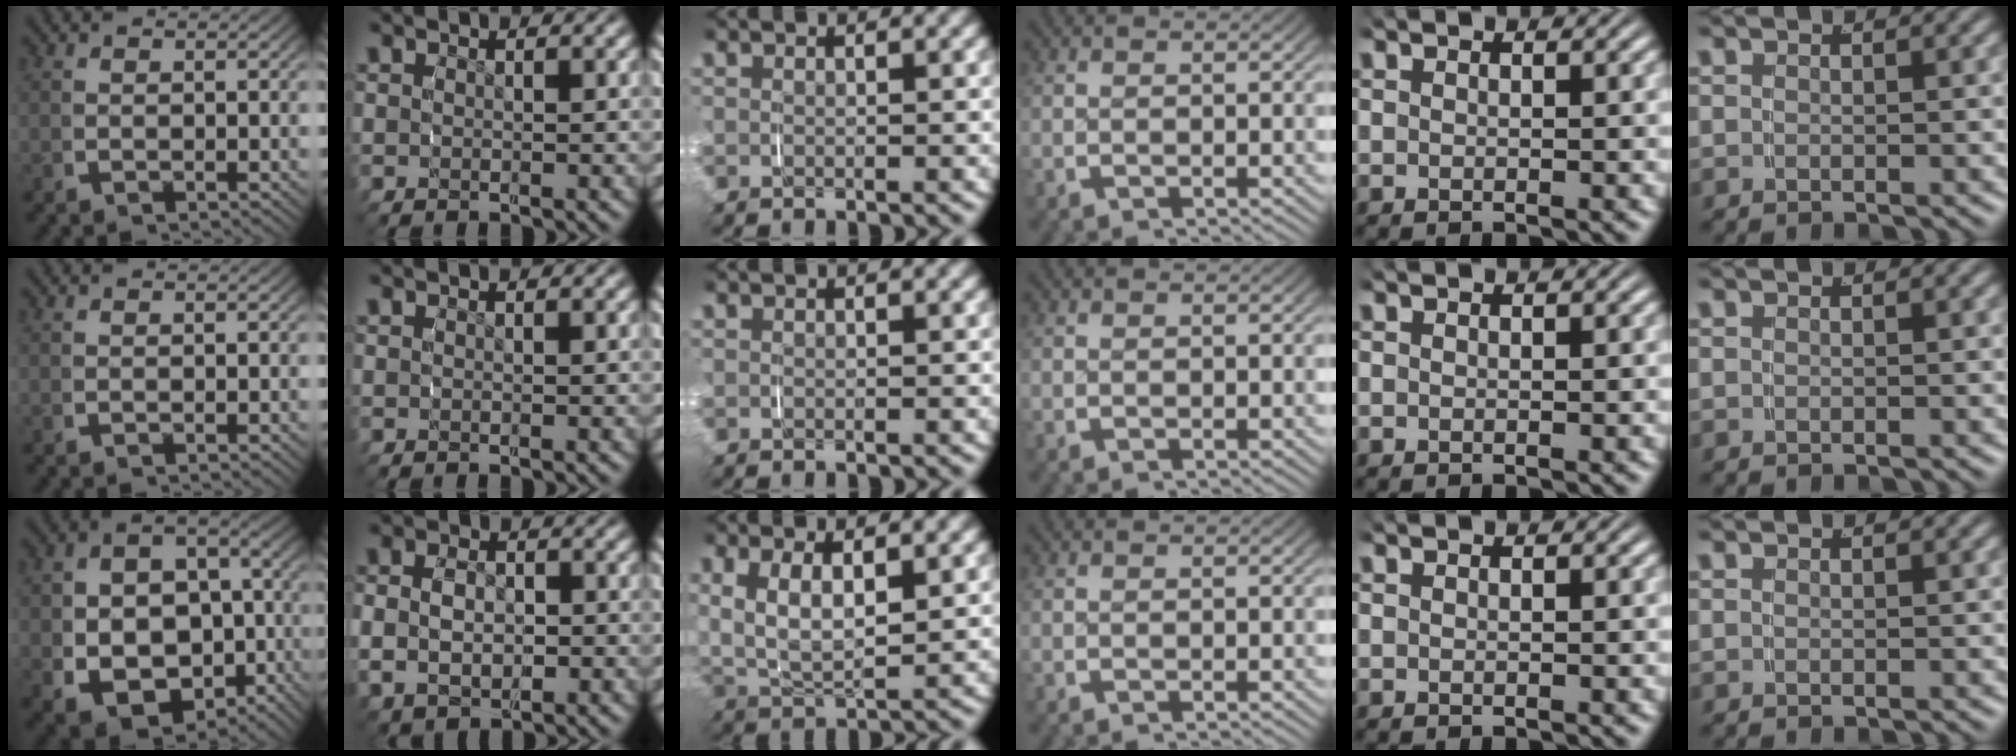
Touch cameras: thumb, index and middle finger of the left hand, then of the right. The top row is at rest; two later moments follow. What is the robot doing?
{"motion": "grasp_and_lifting", "object": "scarf"}